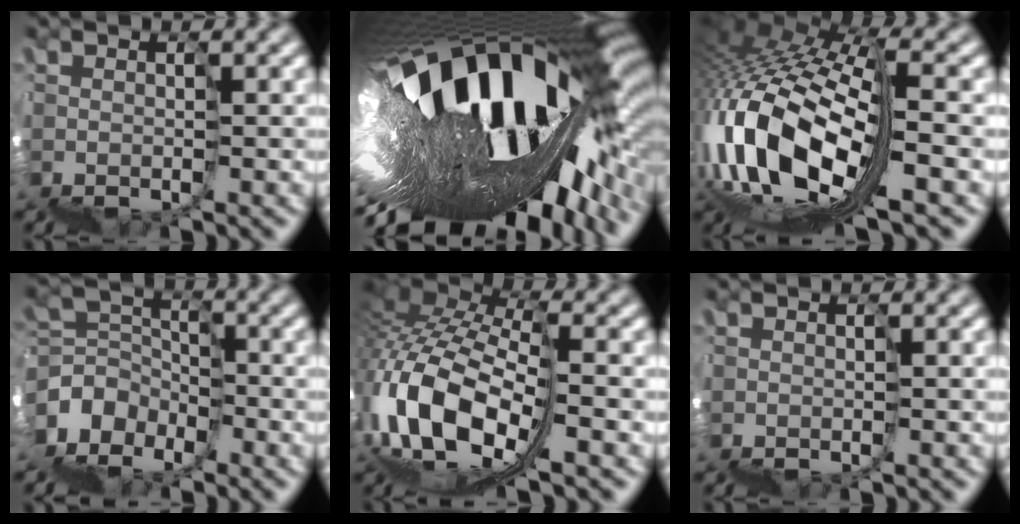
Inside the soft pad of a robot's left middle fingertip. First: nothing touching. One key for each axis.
{"total": 18.7, "fx": 2.0, "fy": 6.2, "fz": 17.6, "tx": -0.297, "ty": -0.005, "tz": 0.021}
{"total": 12.5, "fx": -0.6, "fy": 5.4, "fz": 11.3, "tx": -0.236, "ty": 0.019, "tz": -0.005}
{"total": 3.5, "fx": -0.8, "fy": 2.9, "fz": 1.7, "tx": -0.018, "ty": 0.019, "tz": -0.029}
{"total": 11.3, "fx": -0.6, "fy": 5.3, "fz": 9.9, "tx": -0.201, "ty": 0.025, "tz": -0.009}
{"total": 0.0}